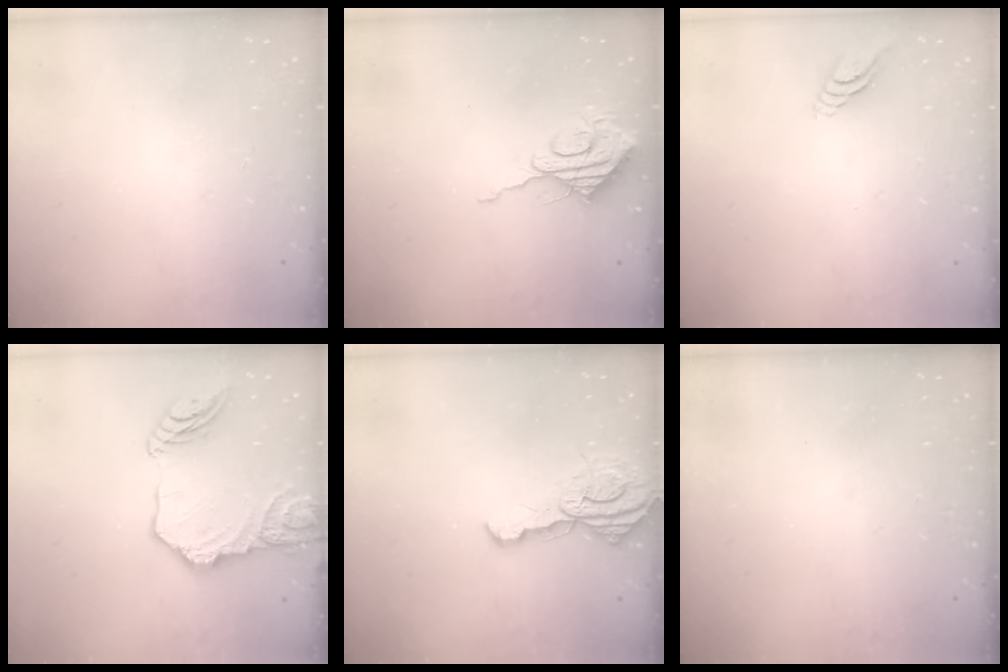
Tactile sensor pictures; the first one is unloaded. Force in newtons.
{"total": 9.4, "press": 9.4, "slide": 0.7}
{"total": 5.3, "press": 5.3, "slide": 0.1}
{"total": 16.9, "press": 16.8, "slide": 1.9}
{"total": 11.1, "press": 11.1, "slide": 1.2}
{"total": 0.0}